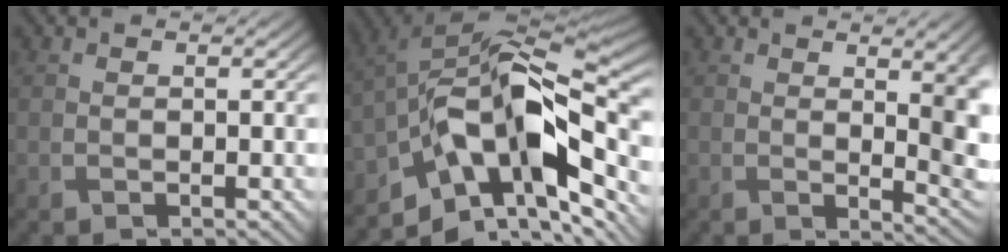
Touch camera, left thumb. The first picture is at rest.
{"total": 15.0, "force": [-6.7, 7.7, 11.0], "torque": [-0.180, 0.006, -0.129]}
{"total": 5.3, "force": [1.5, 1.2, 5.0], "torque": [-0.066, 0.001, 0.028]}